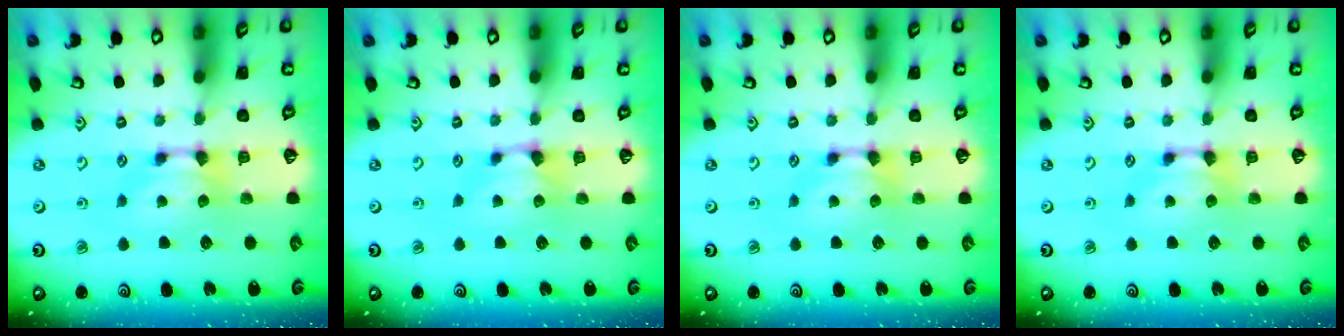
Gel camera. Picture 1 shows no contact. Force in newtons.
{"total": 0.0}
{"total": 0.0}
{"total": 0.0}